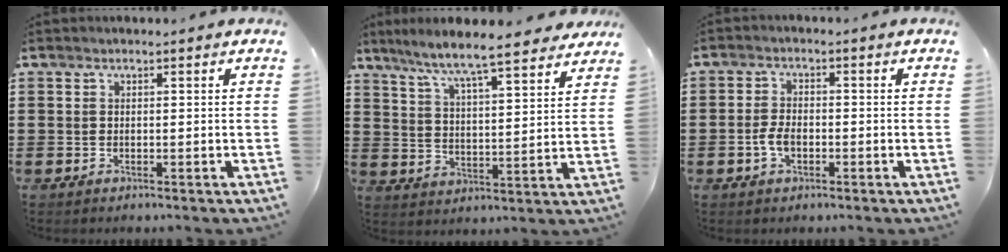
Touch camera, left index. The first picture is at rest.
{"total": 7.2, "force": [6.5, 0.0, 3.0], "torque": [-0.086, -0.041, 0.108]}
{"total": 3.3, "force": [-0.9, 1.8, 2.6], "torque": [-0.069, -0.003, -0.023]}